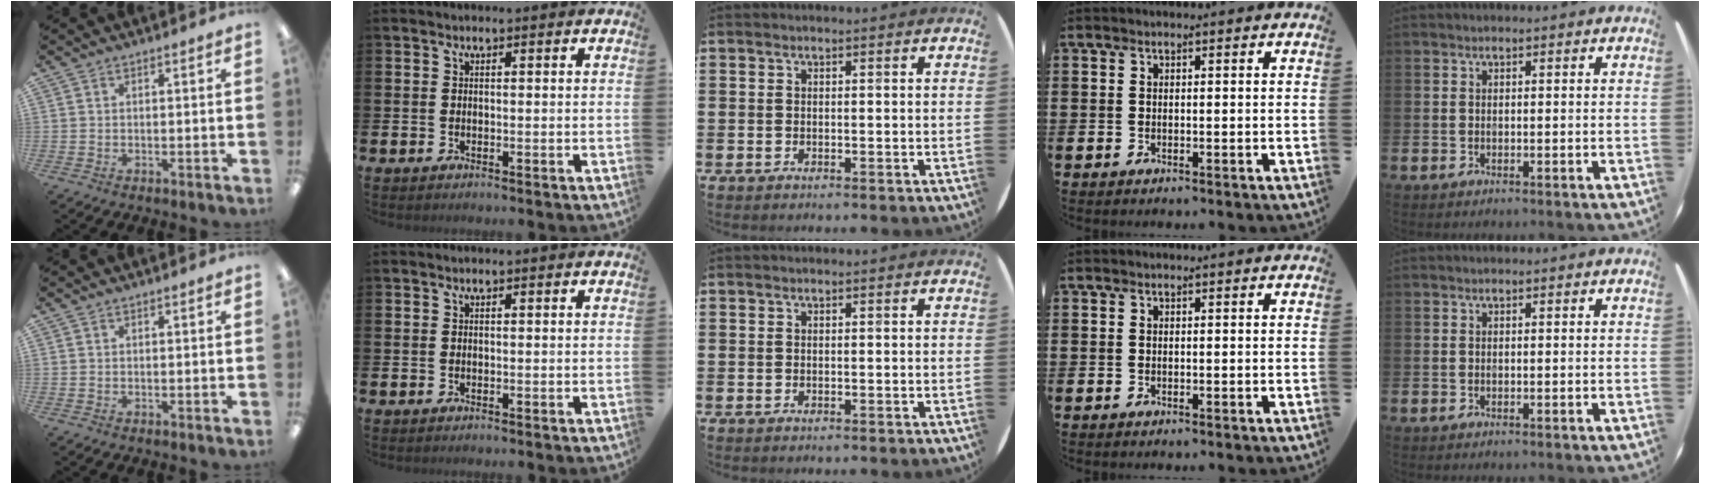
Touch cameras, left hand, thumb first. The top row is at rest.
{}